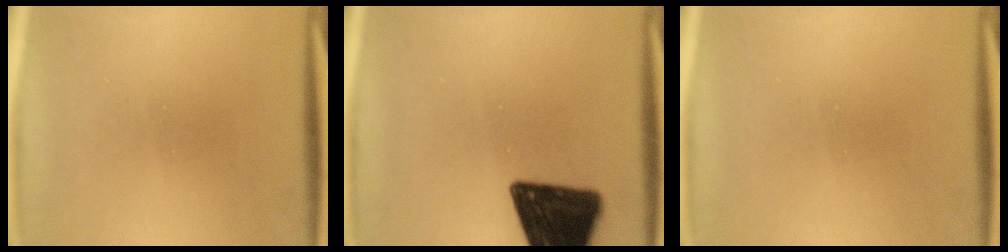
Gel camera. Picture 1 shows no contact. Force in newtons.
{"total": 17.0}
{"total": 0.0}